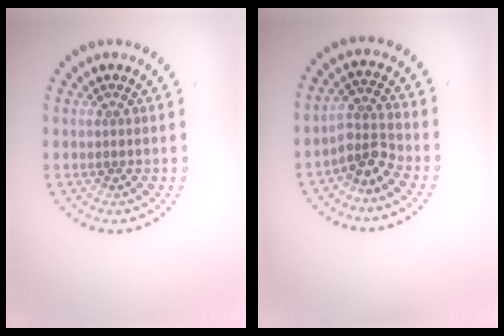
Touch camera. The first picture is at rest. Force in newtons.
{"total": 2.7, "press": 1.9, "slide": 1.8}